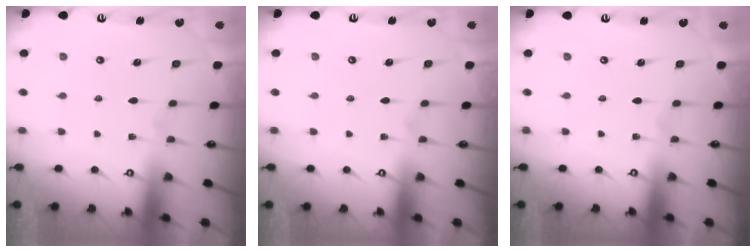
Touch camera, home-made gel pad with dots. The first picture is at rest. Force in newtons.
{"total": 0.0}
{"total": 0.0}